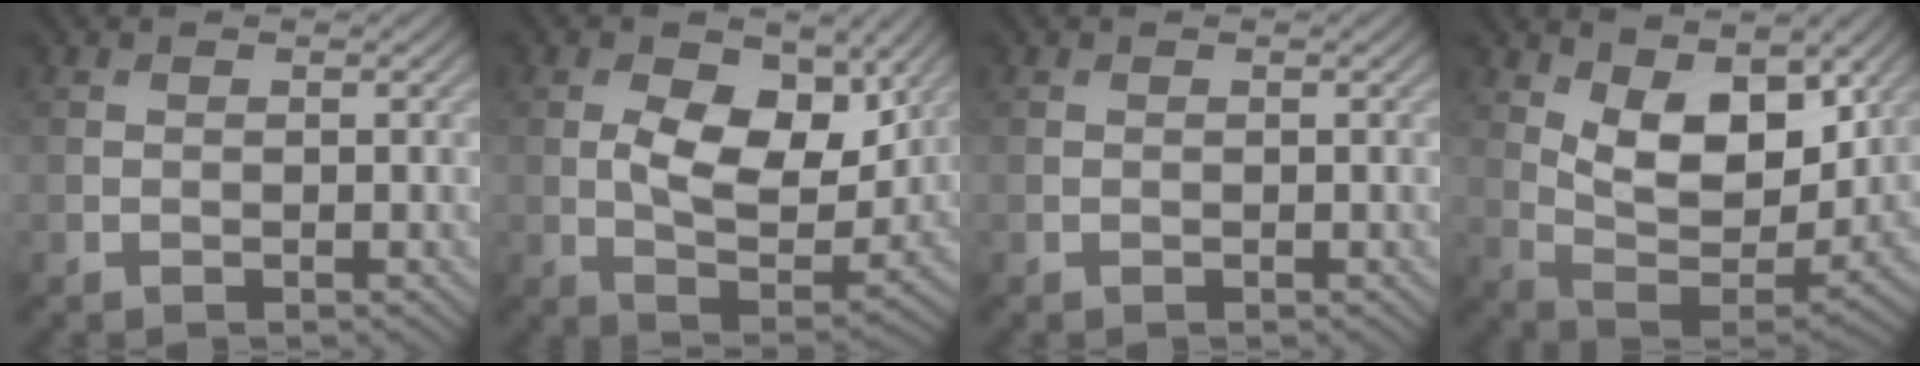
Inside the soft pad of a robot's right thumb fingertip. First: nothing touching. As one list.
[{"total": 9.9, "force": [2.3, 5.6, 7.9], "torque": [-0.155, -0.016, 0.039]}, {"total": 0.0}, {"total": 11.3, "force": [5.1, 5.6, 8.4], "torque": [-0.172, -0.009, 0.091]}]